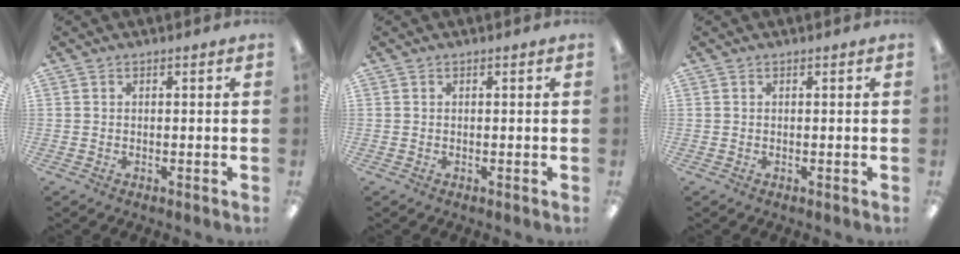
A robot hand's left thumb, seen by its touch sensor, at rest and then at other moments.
{"total": 0.0}
{"total": 0.0}